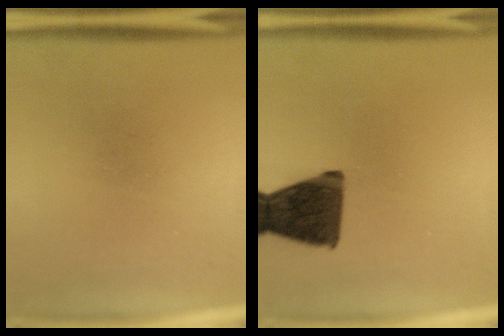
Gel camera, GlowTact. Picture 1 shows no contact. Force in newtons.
{"total": 13.2}